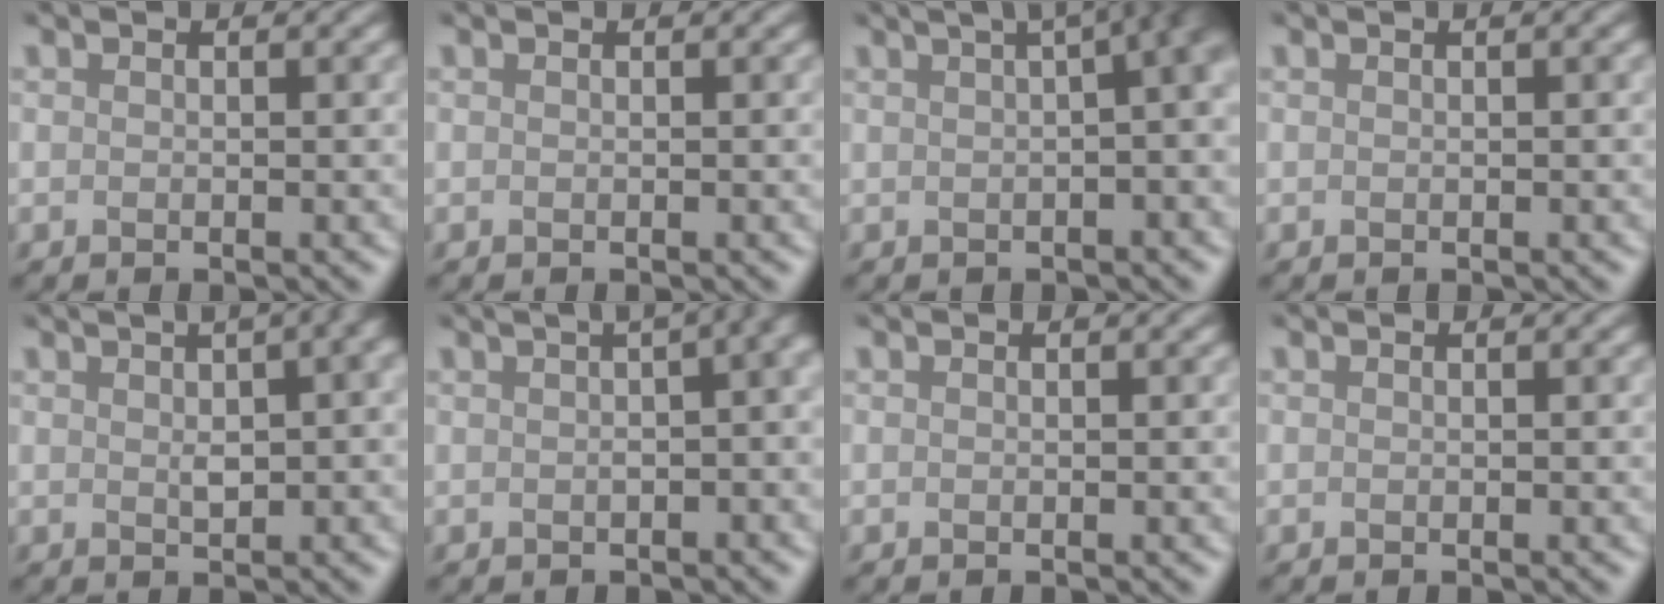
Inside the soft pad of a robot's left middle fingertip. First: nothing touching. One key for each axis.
{"total": 0.0}
{"total": 14.2, "fx": 3.6, "fy": 6.5, "fz": 12.0, "tx": -0.074, "ty": 0.081, "tz": 0.040}
{"total": 0.7, "fx": 0.2, "fy": 0.4, "fz": 0.6, "tx": -0.006, "ty": 0.003, "tz": -0.002}
{"total": 13.6, "fx": 3.9, "fy": 5.8, "fz": 11.7, "tx": -0.106, "ty": 0.071, "tz": 0.042}
{"total": 17.7, "fx": 4.6, "fy": 8.0, "fz": 15.1, "tx": -0.091, "ty": 0.073, "tz": 0.044}
{"total": 0.0}
{"total": 0.0}